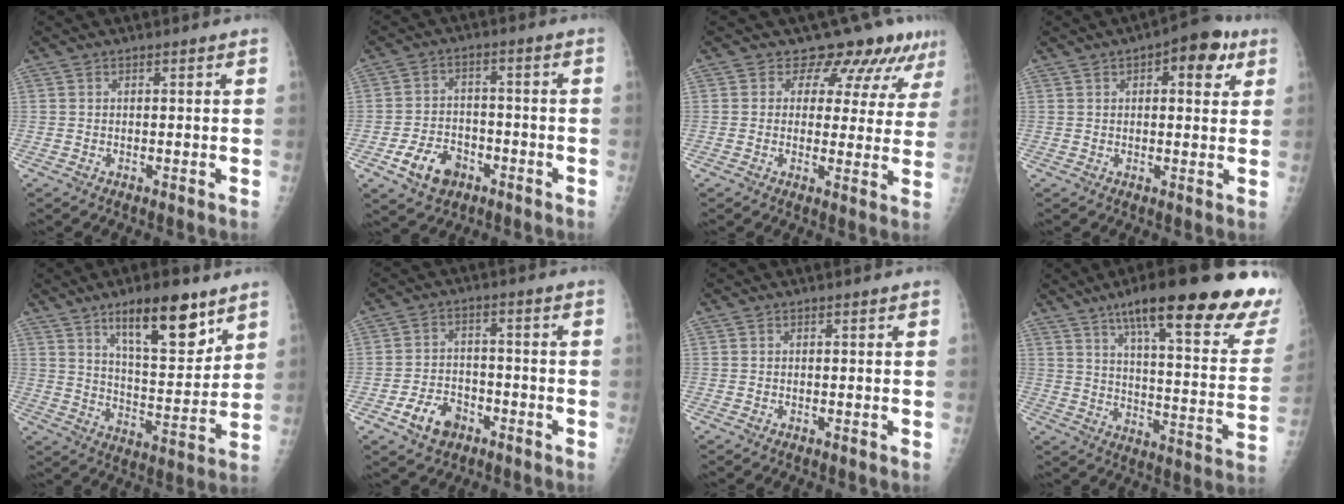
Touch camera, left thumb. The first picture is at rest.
{"total": 8.3, "force": [-4.1, 5.9, 4.2], "torque": [-0.055, 0.024, -0.068]}
{"total": 9.6, "force": [7.6, 5.2, 2.5], "torque": [0.009, -0.036, 0.072]}
{"total": 9.0, "force": [4.1, 4.2, 6.8], "torque": [-0.055, -0.004, 0.045]}
{"total": 15.5, "force": [9.6, 5.1, 11.1], "torque": [-0.140, -0.060, 0.160]}
{"total": 7.2, "force": [-3.9, 5.0, 3.4], "torque": [-0.043, 0.026, -0.064]}
{"total": 0.0}
{"total": 27.9, "force": [19.4, 4.7, 19.5], "torque": [-0.243, -0.079, 0.263]}